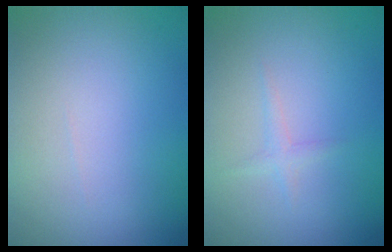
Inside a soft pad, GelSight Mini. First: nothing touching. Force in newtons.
{"total": 0.9, "press": 0.8, "slide": 0.0}